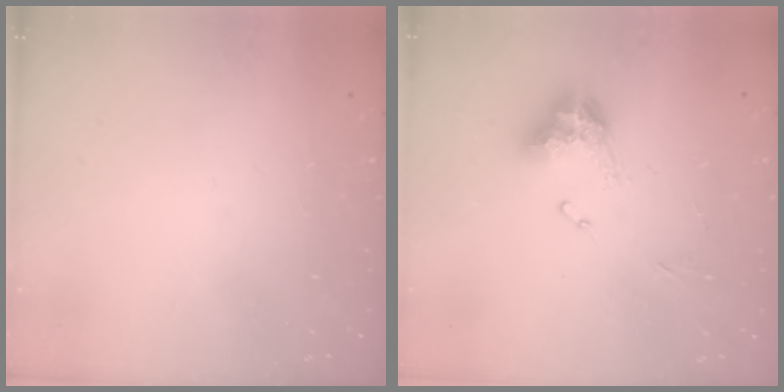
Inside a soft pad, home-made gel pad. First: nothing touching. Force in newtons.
{"total": 10.4, "press": 10.3, "slide": 1.1}